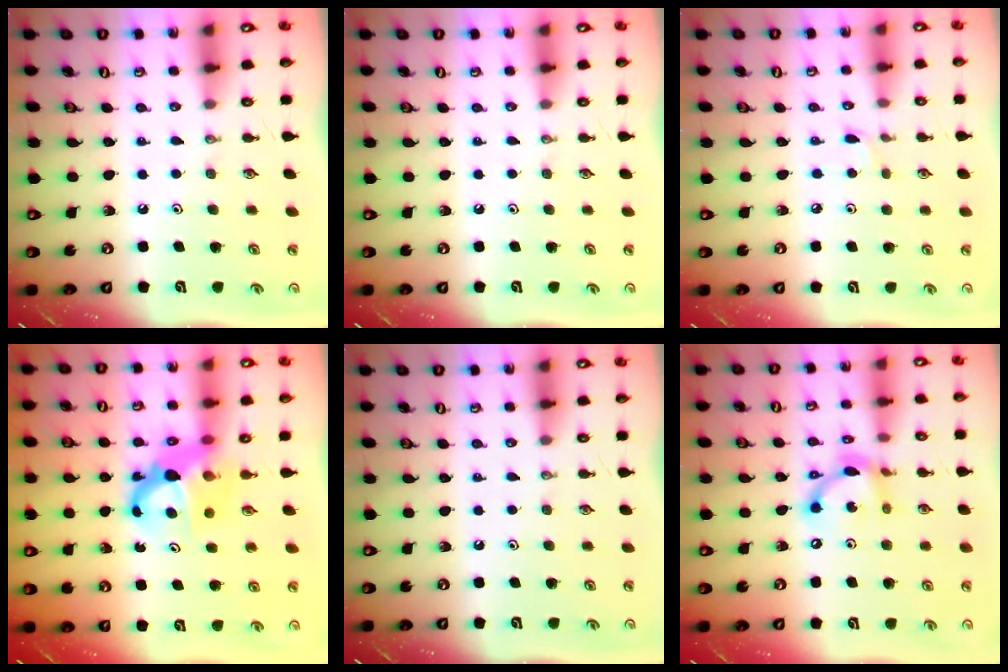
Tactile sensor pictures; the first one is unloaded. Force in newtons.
{"total": 0.0}
{"total": 1.8, "press": 1.7, "slide": 0.2}
{"total": 6.9, "press": 6.9, "slide": 0.5}
{"total": 0.0}
{"total": 12.5, "press": 12.5, "slide": 0.5}